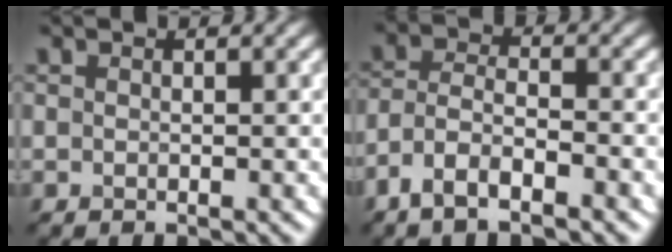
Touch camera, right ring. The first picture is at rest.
{"total": 4.6, "force": [-3.2, 1.4, 2.9], "torque": [-0.059, -0.001, -0.067]}